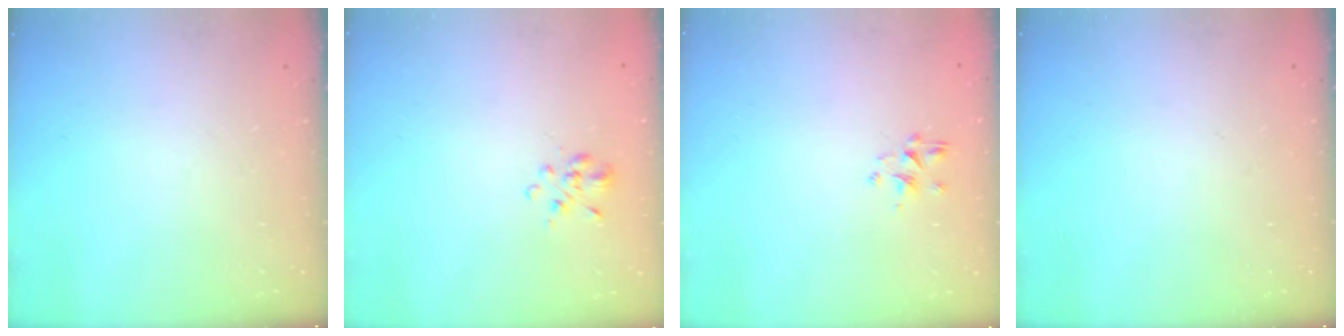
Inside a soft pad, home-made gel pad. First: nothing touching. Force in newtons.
{"total": 2.8, "press": 2.6, "slide": 1.2}
{"total": 1.5, "press": 1.4, "slide": 0.7}
{"total": 0.0}